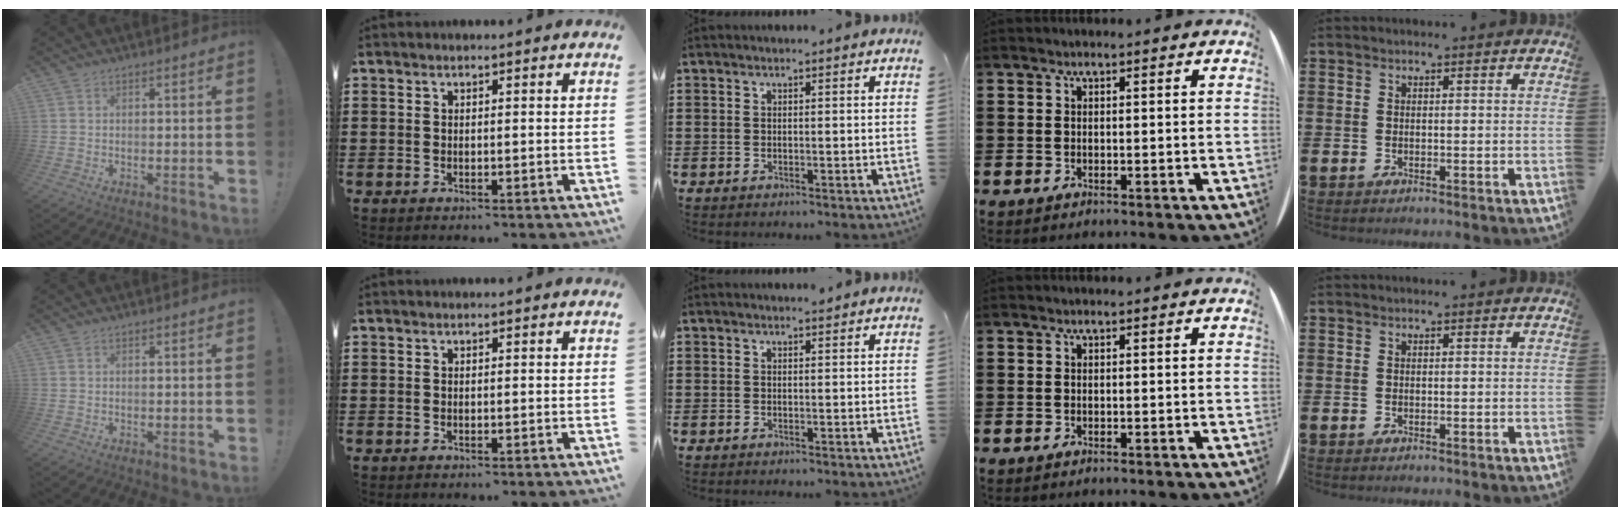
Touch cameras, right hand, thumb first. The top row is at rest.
{"middle": {"total": 0.6, "force": [0.5, 0.4, 0.1], "torque": [0.004, -0.004, 0.007]}}